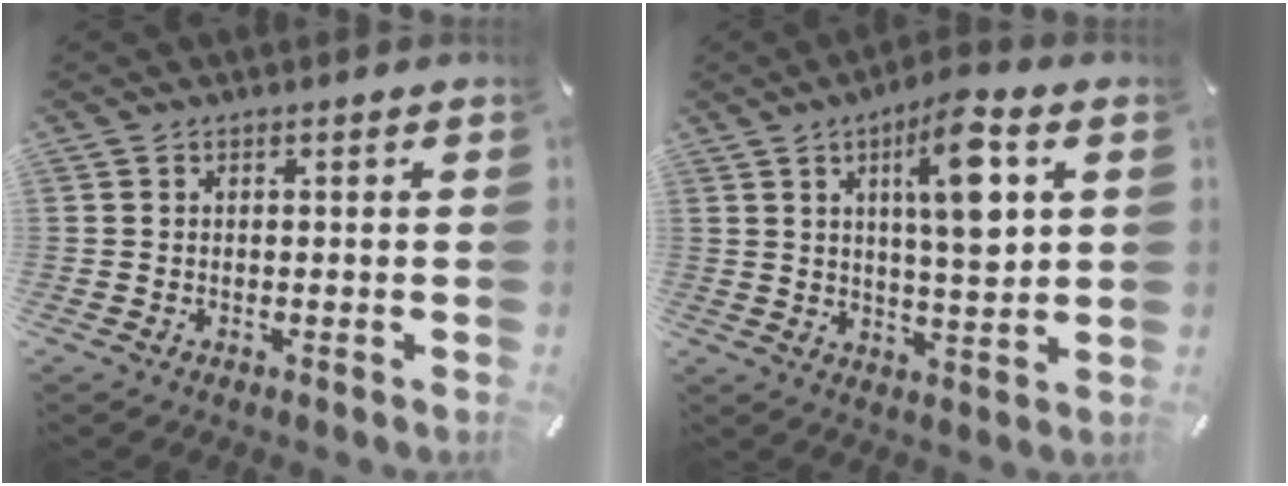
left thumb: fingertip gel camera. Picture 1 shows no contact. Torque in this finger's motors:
{"motor_torque": [2.52, 2.50, 1.38, -1.25, 0.17]}